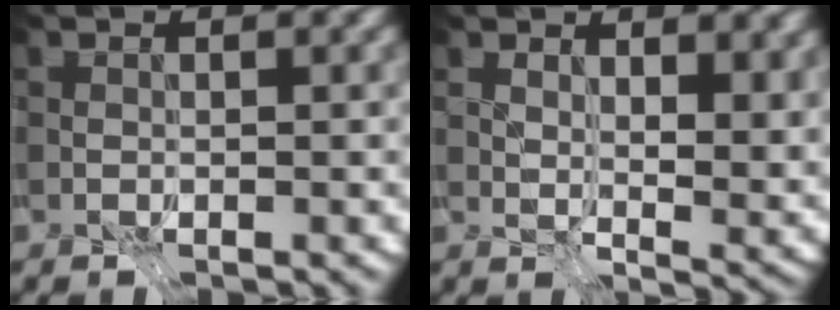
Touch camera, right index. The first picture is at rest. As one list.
[{"total": 8.1, "force": [4.6, 3.8, 5.4], "torque": [-0.083, -0.023, 0.095]}]